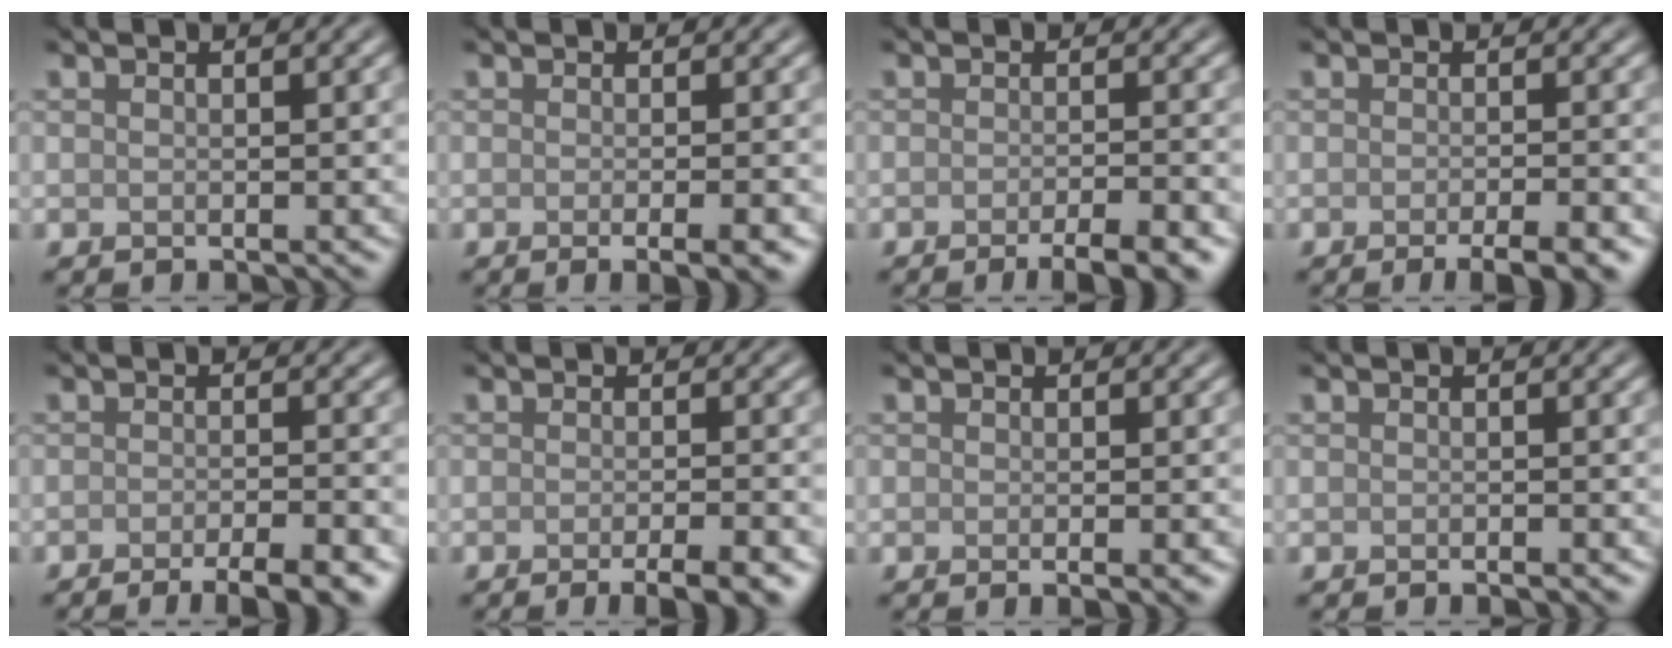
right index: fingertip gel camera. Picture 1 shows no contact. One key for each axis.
{"total": 3.8, "fx": -1.0, "fy": 1.2, "fz": 3.4, "tx": -0.027, "ty": -0.002, "tz": -0.015}
{"total": 4.6, "fx": -2.8, "fy": 1.0, "fz": 3.6, "tx": -0.044, "ty": -0.001, "tz": -0.040}
{"total": 3.9, "fx": -2.3, "fy": 0.8, "fz": 3.1, "tx": -0.036, "ty": -0.001, "tz": -0.031}
{"total": 5.5, "fx": -3.5, "fy": 1.2, "fz": 4.0, "tx": -0.047, "ty": 0.001, "tz": -0.049}
{"total": 4.1, "fx": -2.2, "fy": 0.9, "fz": 3.3, "tx": -0.037, "ty": -0.002, "tz": -0.030}
{"total": 1.5, "fx": -0.5, "fy": 0.3, "fz": 1.4, "tx": -0.015, "ty": -0.006, "tz": -0.006}
{"total": 0.6, "fx": -0.4, "fy": 0.0, "fz": 0.5, "tx": -0.004, "ty": -0.001, "tz": -0.006}